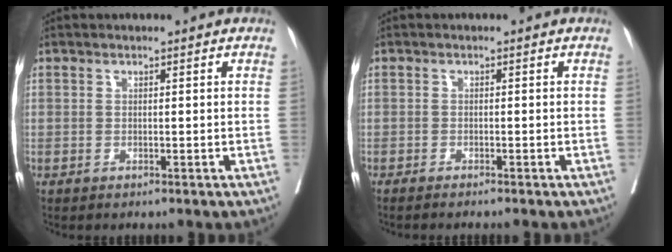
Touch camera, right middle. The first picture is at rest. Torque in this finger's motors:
{"motor_torque": [0.22, -0.25, 0.09, 0.00]}